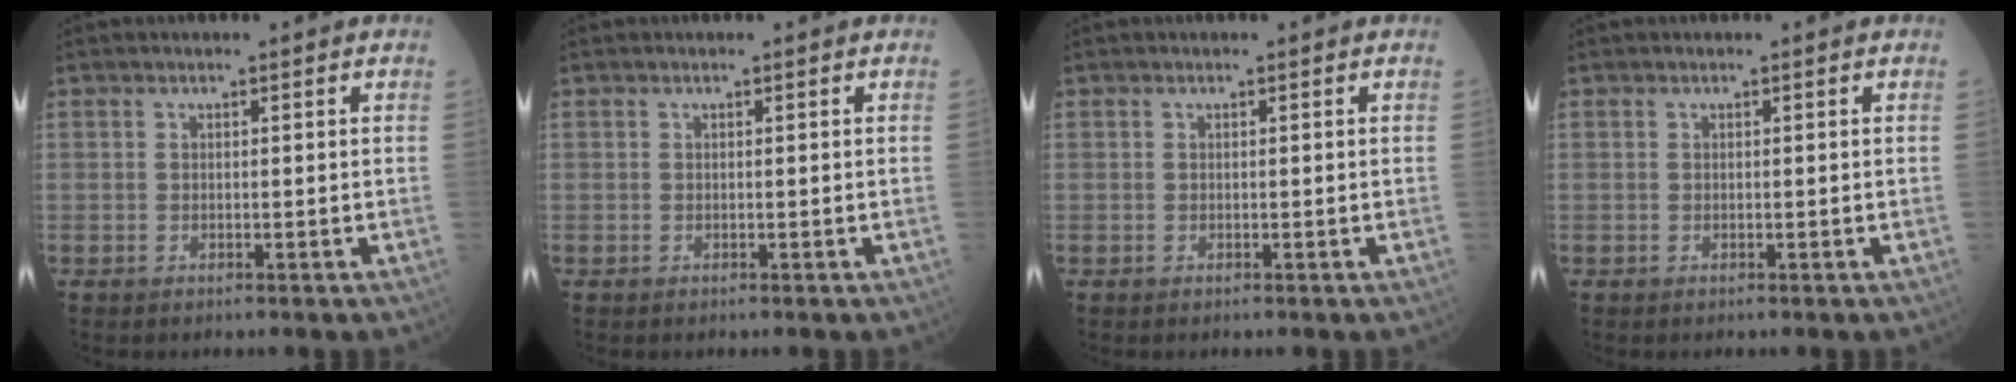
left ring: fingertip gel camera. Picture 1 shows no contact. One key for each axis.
{"total": 0.0}
{"total": 0.0}
{"total": 0.0}